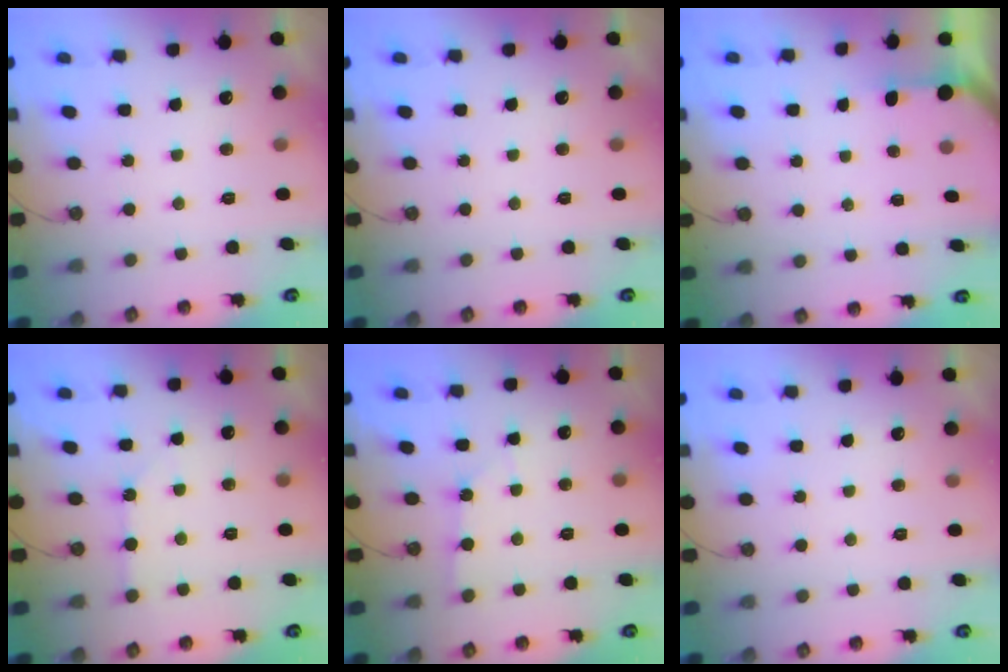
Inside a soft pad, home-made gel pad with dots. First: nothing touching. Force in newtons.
{"total": 0.0}
{"total": 1.2, "press": 1.2, "slide": 0.1}
{"total": 1.8, "press": 1.8, "slide": 0.4}
{"total": 1.8, "press": 1.8, "slide": 0.3}
{"total": 0.0}